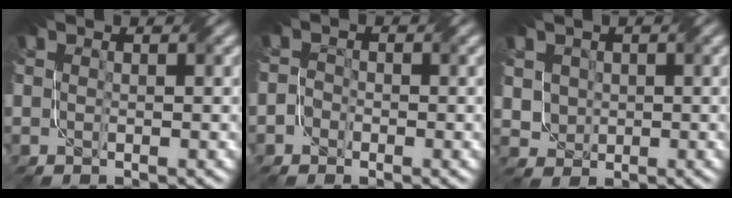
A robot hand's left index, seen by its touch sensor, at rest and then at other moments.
{"total": 1.7, "force": [-1.2, 1.2, 0.3], "torque": [0.014, 0.007, -0.035]}
{"total": 3.0, "force": [0.7, 2.7, 1.2], "torque": [-0.043, 0.000, 0.022]}